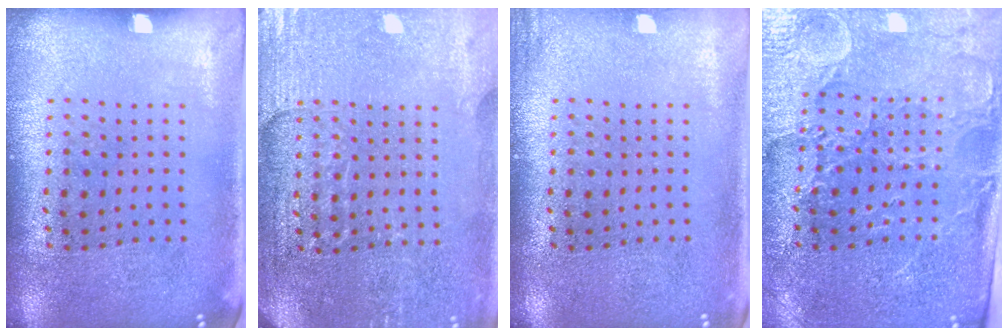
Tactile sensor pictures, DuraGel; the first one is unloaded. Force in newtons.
{"total": 3.1, "press": 3.1, "slide": 0.3}
{"total": 0.9, "press": 0.9, "slide": 0.1}
{"total": 3.5, "press": 3.3, "slide": 1.1}